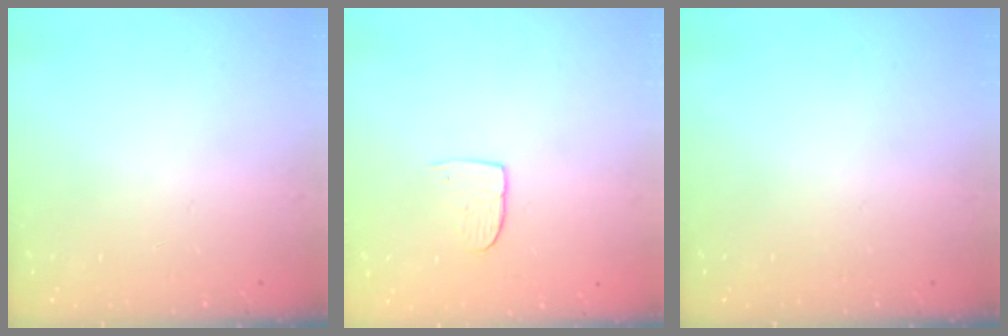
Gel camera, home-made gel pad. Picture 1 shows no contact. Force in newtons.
{"total": 4.1, "press": 4.1, "slide": 0.3}
{"total": 0.0}